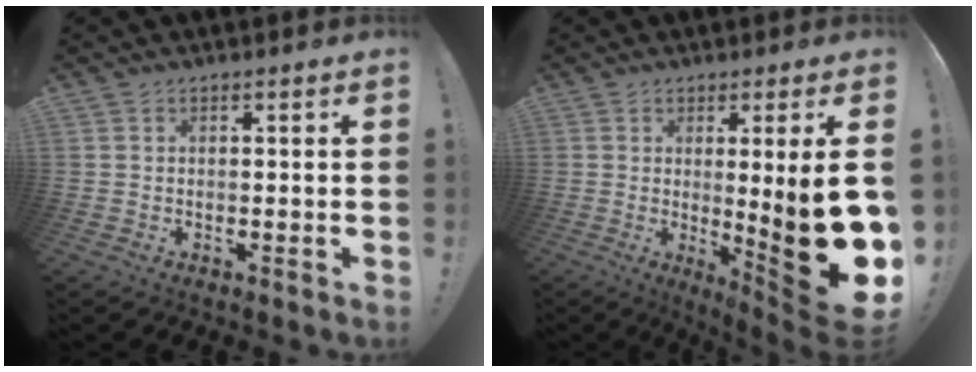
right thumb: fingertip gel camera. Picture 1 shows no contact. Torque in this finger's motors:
{"motor_torque": [2.35, 2.66, 1.43, 0.66, 0.15]}